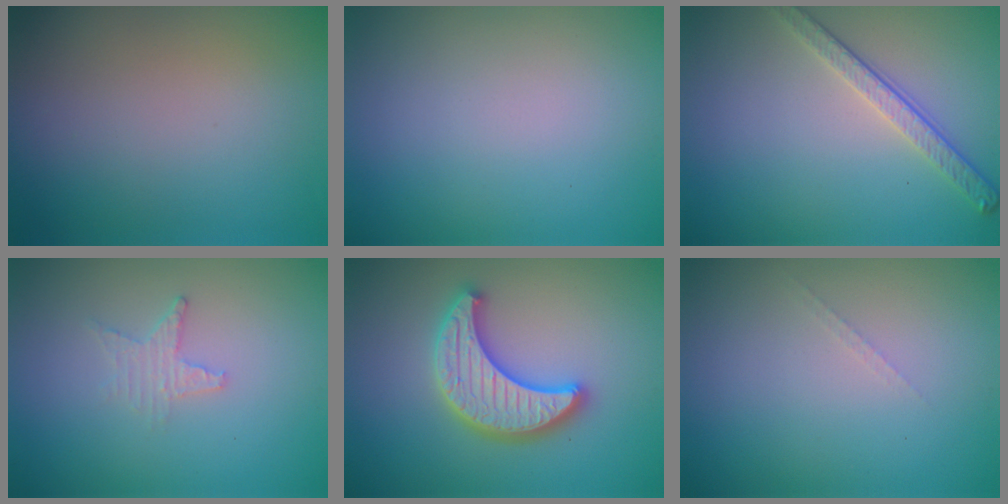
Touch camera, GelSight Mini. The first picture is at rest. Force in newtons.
{"total": 0.0}
{"total": 2.8, "press": 2.5, "slide": 1.2}
{"total": 1.5, "press": 1.4, "slide": 0.3}
{"total": 5.3, "press": 5.2, "slide": 0.8}
{"total": 0.6, "press": 0.6, "slide": 0.1}